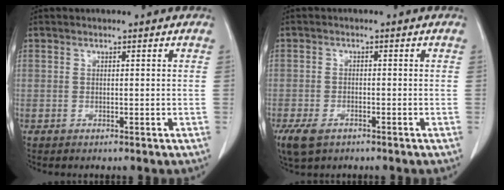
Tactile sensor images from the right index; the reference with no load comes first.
{"total": 4.9, "force": [-3.0, 2.5, 3.0], "torque": [-0.059, -0.008, -0.048]}